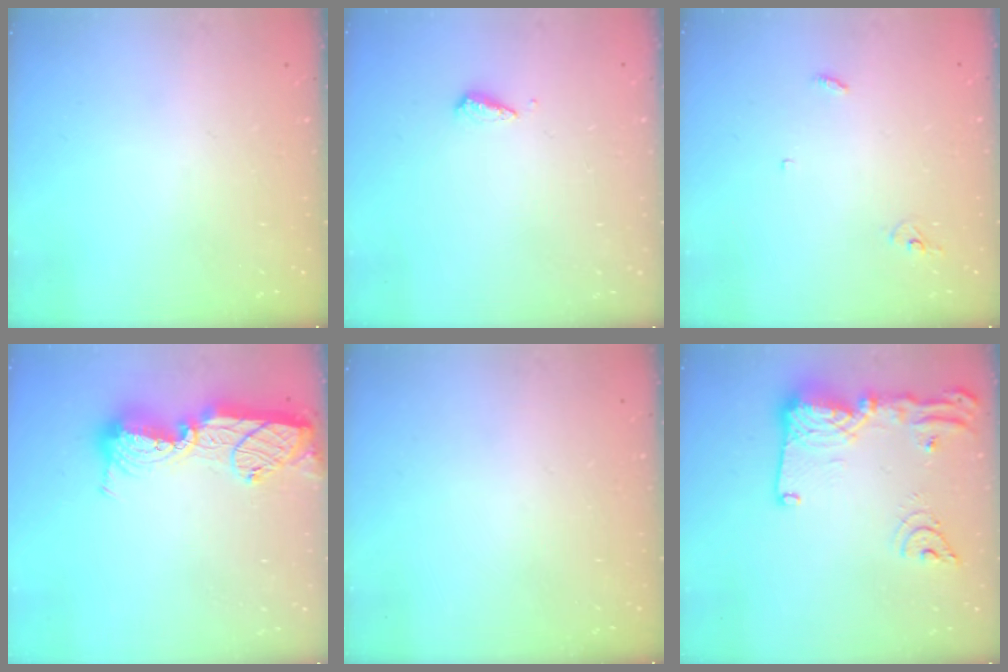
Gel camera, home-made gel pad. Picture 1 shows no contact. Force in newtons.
{"total": 3.0, "press": 3.0, "slide": 0.2}
{"total": 2.9, "press": 2.9, "slide": 0.2}
{"total": 14.9, "press": 14.9, "slide": 0.9}
{"total": 0.0}
{"total": 18.5, "press": 18.4, "slide": 1.7}